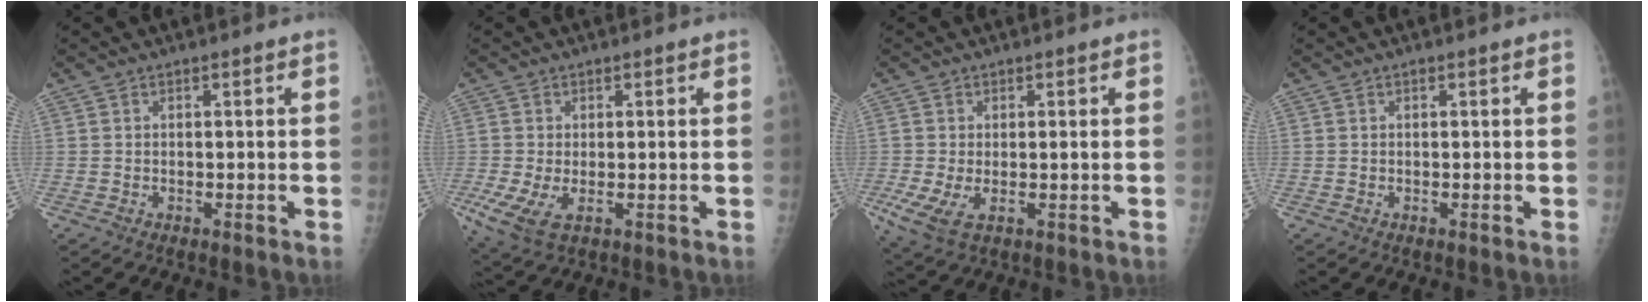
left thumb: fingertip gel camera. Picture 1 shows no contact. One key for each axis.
{"total": 6.3, "fx": -1.4, "fy": 2.8, "fz": 5.4, "tx": -0.127, "ty": -0.011, "tz": -0.017}
{"total": 5.6, "fx": -0.9, "fy": 2.3, "fz": 5.0, "tx": -0.120, "ty": -0.008, "tz": -0.010}
{"total": 0.0}